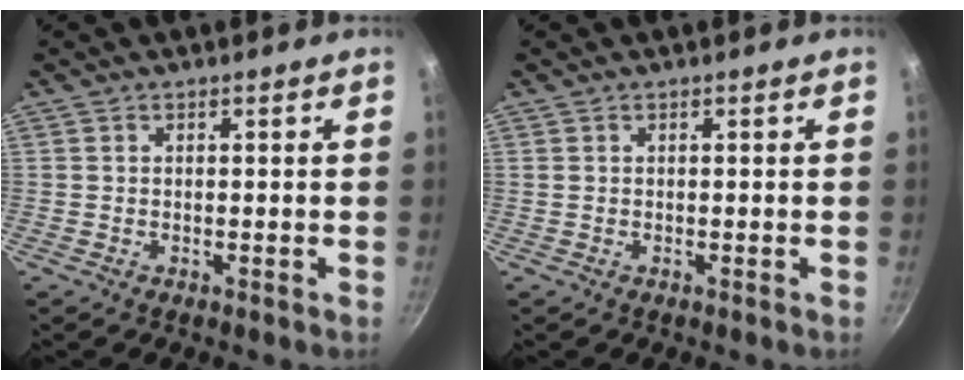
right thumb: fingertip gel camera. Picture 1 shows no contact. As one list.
[{"total": 0.0}]